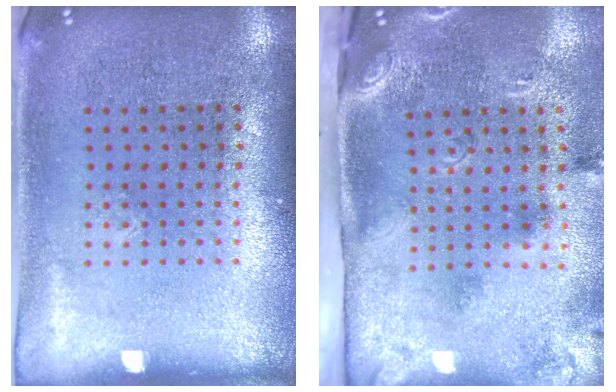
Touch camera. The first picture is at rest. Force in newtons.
{"total": 2.9, "press": 1.8, "slide": 2.2}